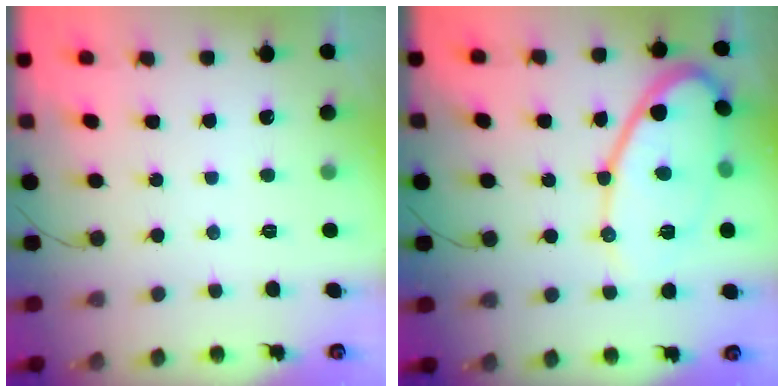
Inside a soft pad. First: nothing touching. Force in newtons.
{"total": 14.2, "press": 14.2, "slide": 0.7}